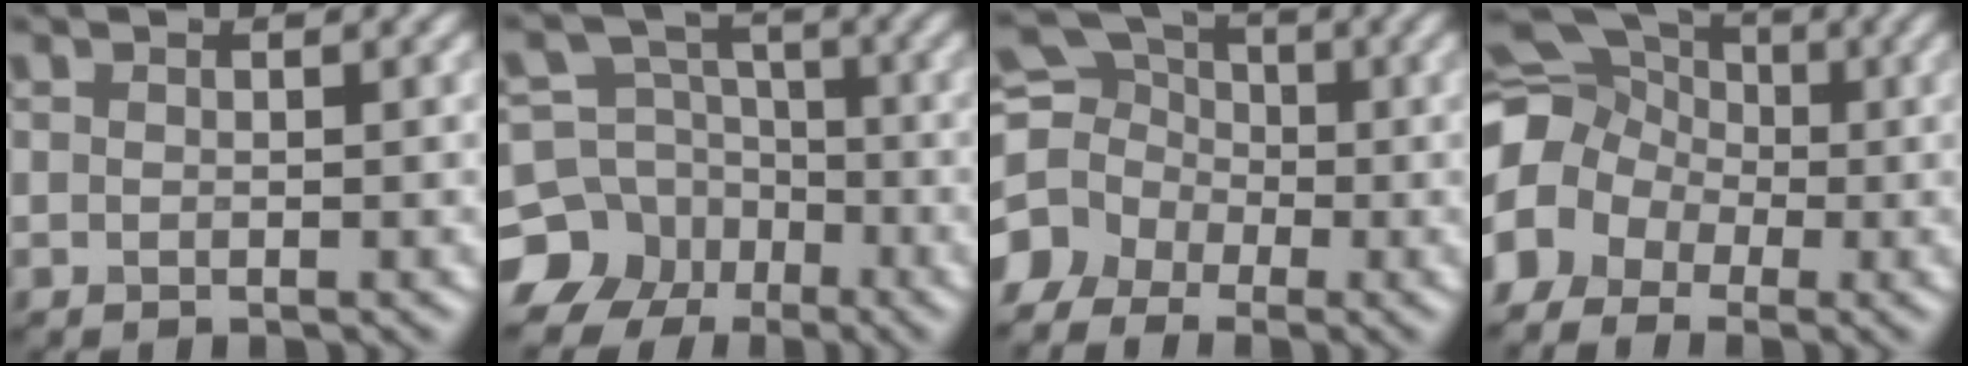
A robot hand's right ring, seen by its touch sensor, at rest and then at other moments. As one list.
[{"total": 9.9, "force": [-5.3, 8.2, 1.9], "torque": [-0.038, -0.019, -0.114]}, {"total": 6.3, "force": [-2.0, 5.5, 2.4], "torque": [-0.039, 0.001, -0.046]}, {"total": 10.9, "force": [-2.0, 9.5, 5.0], "torque": [-0.106, 0.015, -0.077]}]